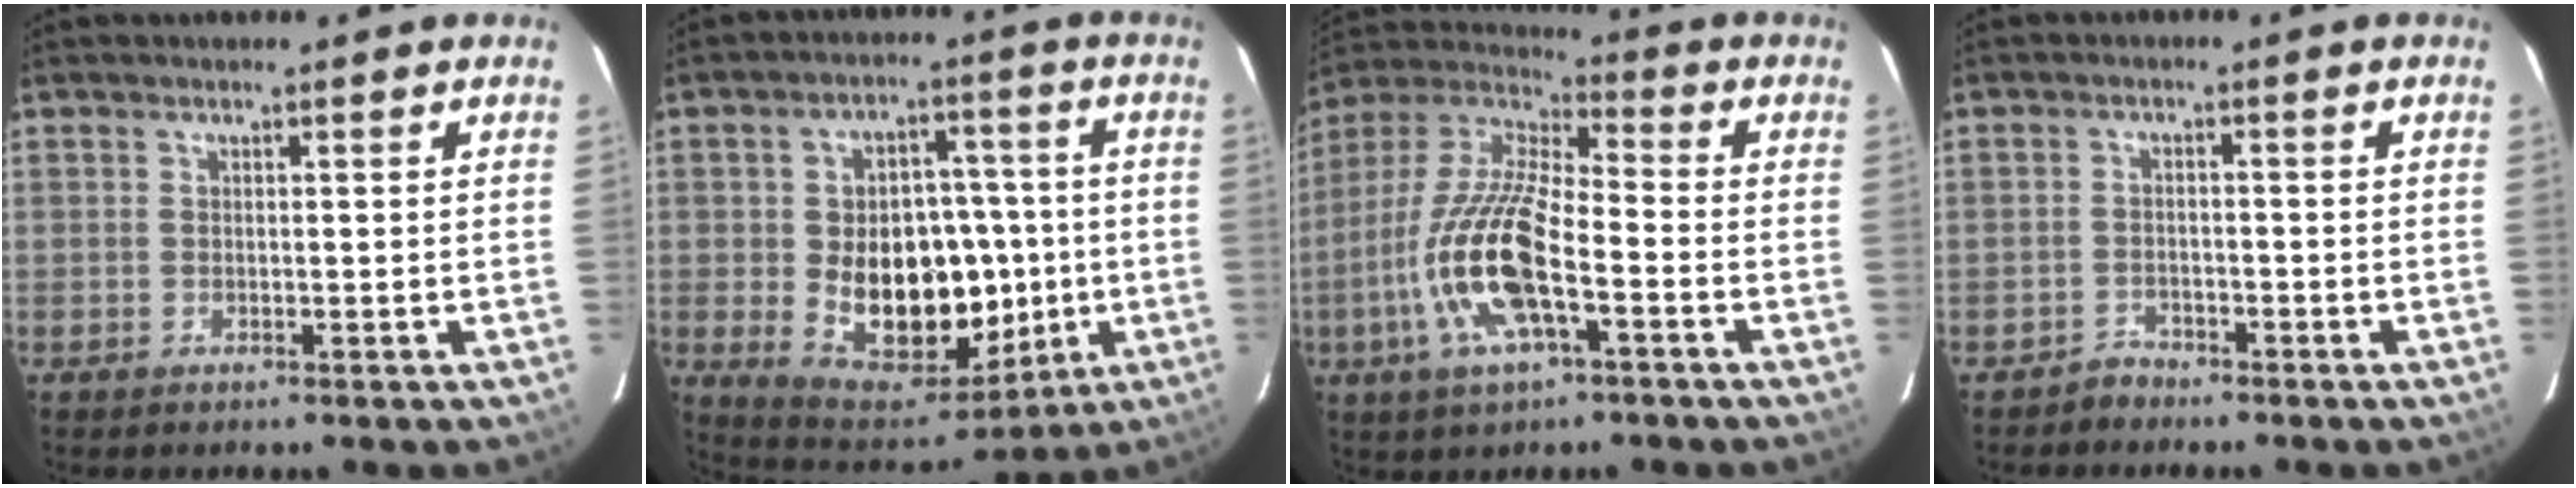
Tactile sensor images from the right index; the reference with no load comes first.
{"total": 18.0, "force": [-1.8, 13.0, 12.3], "torque": [-0.231, 0.009, 0.003]}
{"total": 17.1, "force": [-5.9, 5.2, 15.2], "torque": [-0.316, -0.010, -0.121]}
{"total": 2.2, "force": [-1.9, 1.0, -0.3], "torque": [0.004, 0.007, -0.035]}